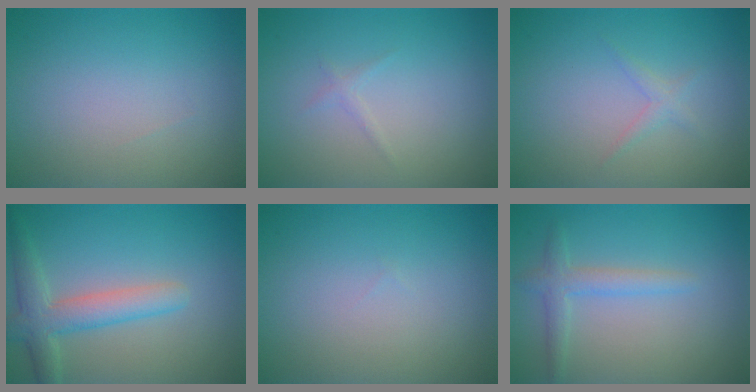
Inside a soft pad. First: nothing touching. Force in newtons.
{"total": 0.6, "press": 0.6, "slide": 0.1}
{"total": 1.0, "press": 1.0, "slide": 0.0}
{"total": 4.0, "press": 4.0, "slide": 0.1}
{"total": 0.0}
{"total": 2.1, "press": 2.1, "slide": 0.2}